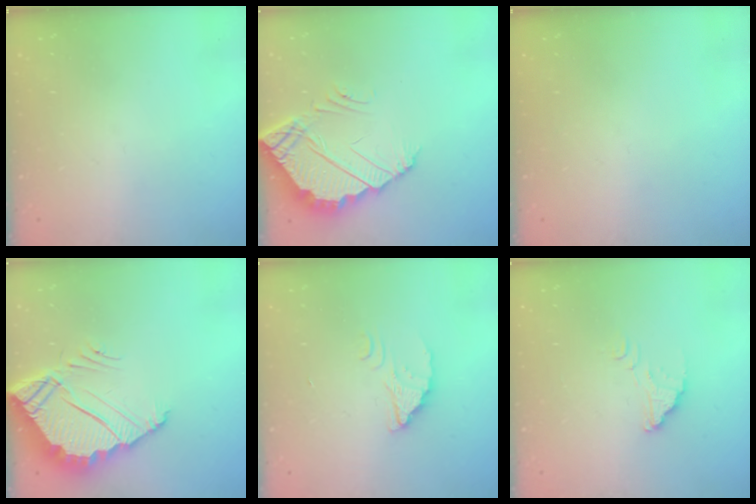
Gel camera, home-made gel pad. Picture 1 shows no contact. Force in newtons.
{"total": 4.2, "press": 4.2, "slide": 0.6}
{"total": 0.0}
{"total": 8.5, "press": 8.5, "slide": 0.5}
{"total": 2.2, "press": 2.2, "slide": 0.2}
{"total": 2.9, "press": 2.9, "slide": 0.2}